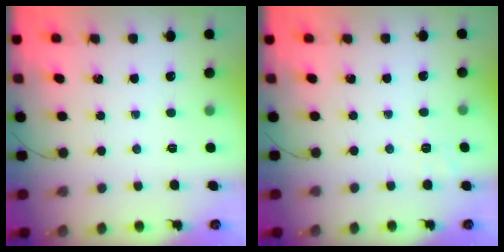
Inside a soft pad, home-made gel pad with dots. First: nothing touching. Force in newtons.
{"total": 2.3, "press": 1.5, "slide": 1.8}